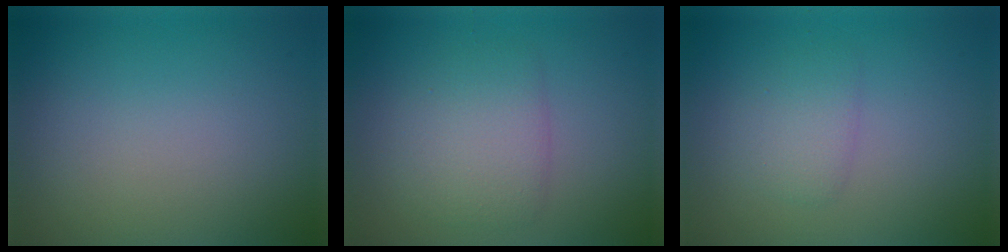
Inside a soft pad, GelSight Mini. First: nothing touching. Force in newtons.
{"total": 3.4, "press": 3.4, "slide": 0.1}
{"total": 2.1, "press": 2.1, "slide": 0.1}